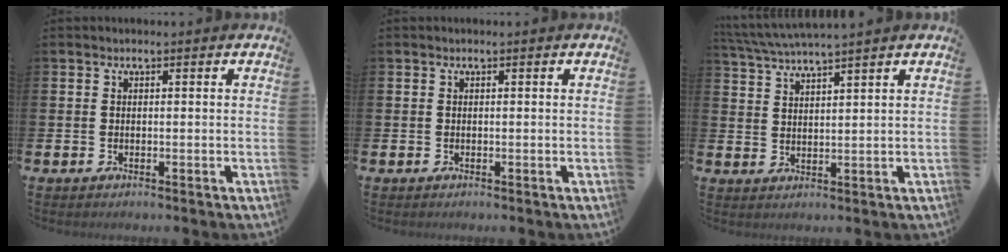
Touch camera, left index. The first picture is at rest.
{"total": 0.0}
{"total": 4.0, "force": [3.8, -0.6, 0.9], "torque": [-0.031, -0.019, 0.068]}